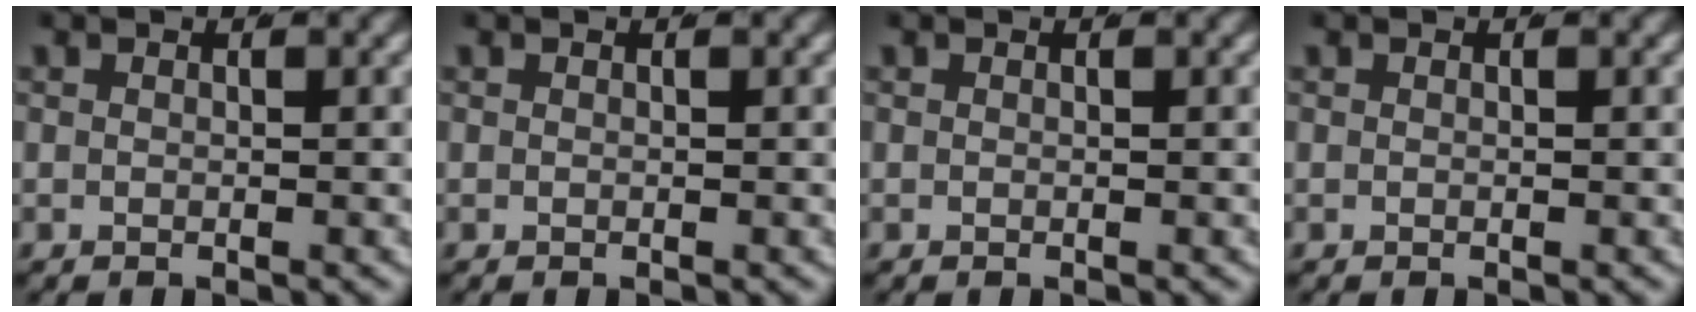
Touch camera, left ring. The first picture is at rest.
{"total": 0.0}
{"total": 0.0}
{"total": 0.0}